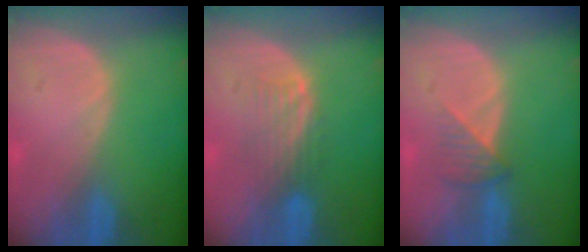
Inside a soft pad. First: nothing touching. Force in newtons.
{"total": 4.6, "press": 4.0, "slide": 2.3}
{"total": 3.1, "press": 2.9, "slide": 1.3}